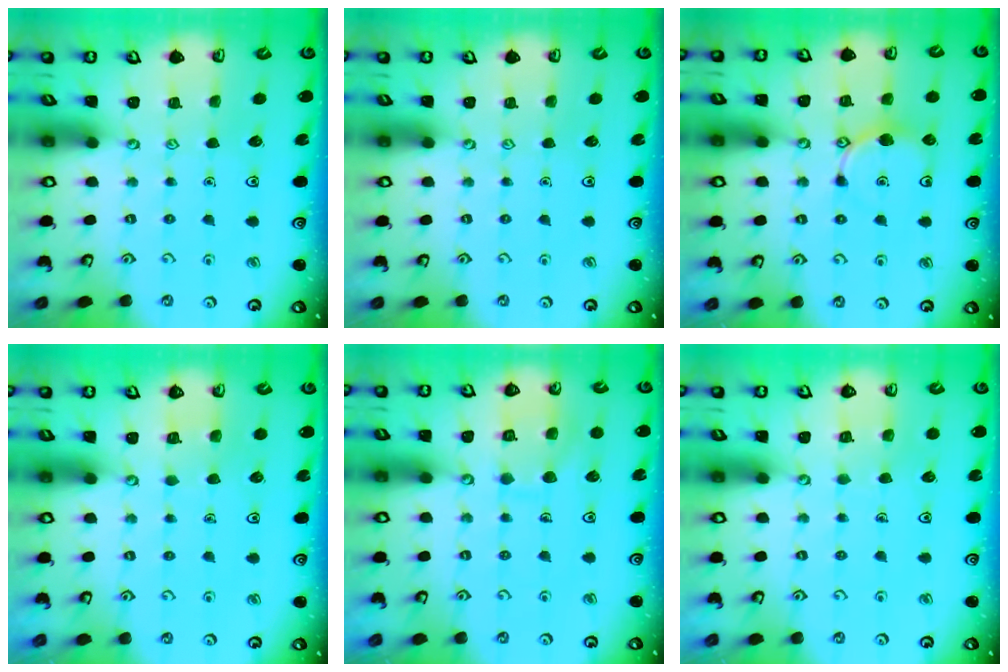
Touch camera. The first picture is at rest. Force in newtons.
{"total": 0.0}
{"total": 7.0, "press": 6.9, "slide": 0.8}
{"total": 3.9, "press": 3.8, "slide": 0.3}
{"total": 9.5, "press": 9.5, "slide": 0.8}
{"total": 3.9, "press": 3.9, "slide": 0.2}